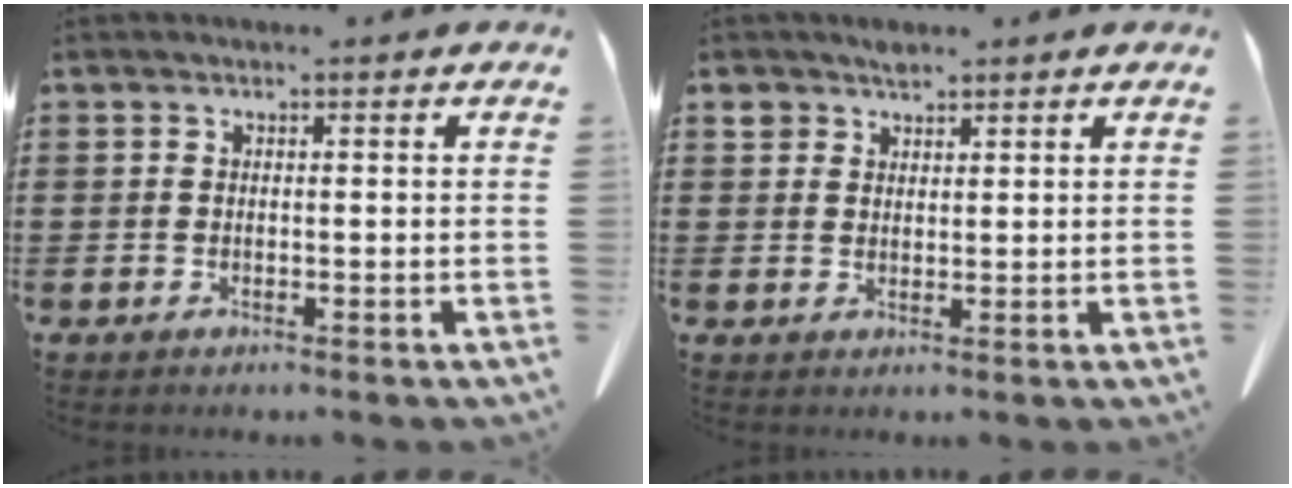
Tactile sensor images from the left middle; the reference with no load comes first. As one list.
[{"total": 2.3, "force": [1.9, 1.1, 0.6], "torque": [-0.017, 0.000, 0.038]}]